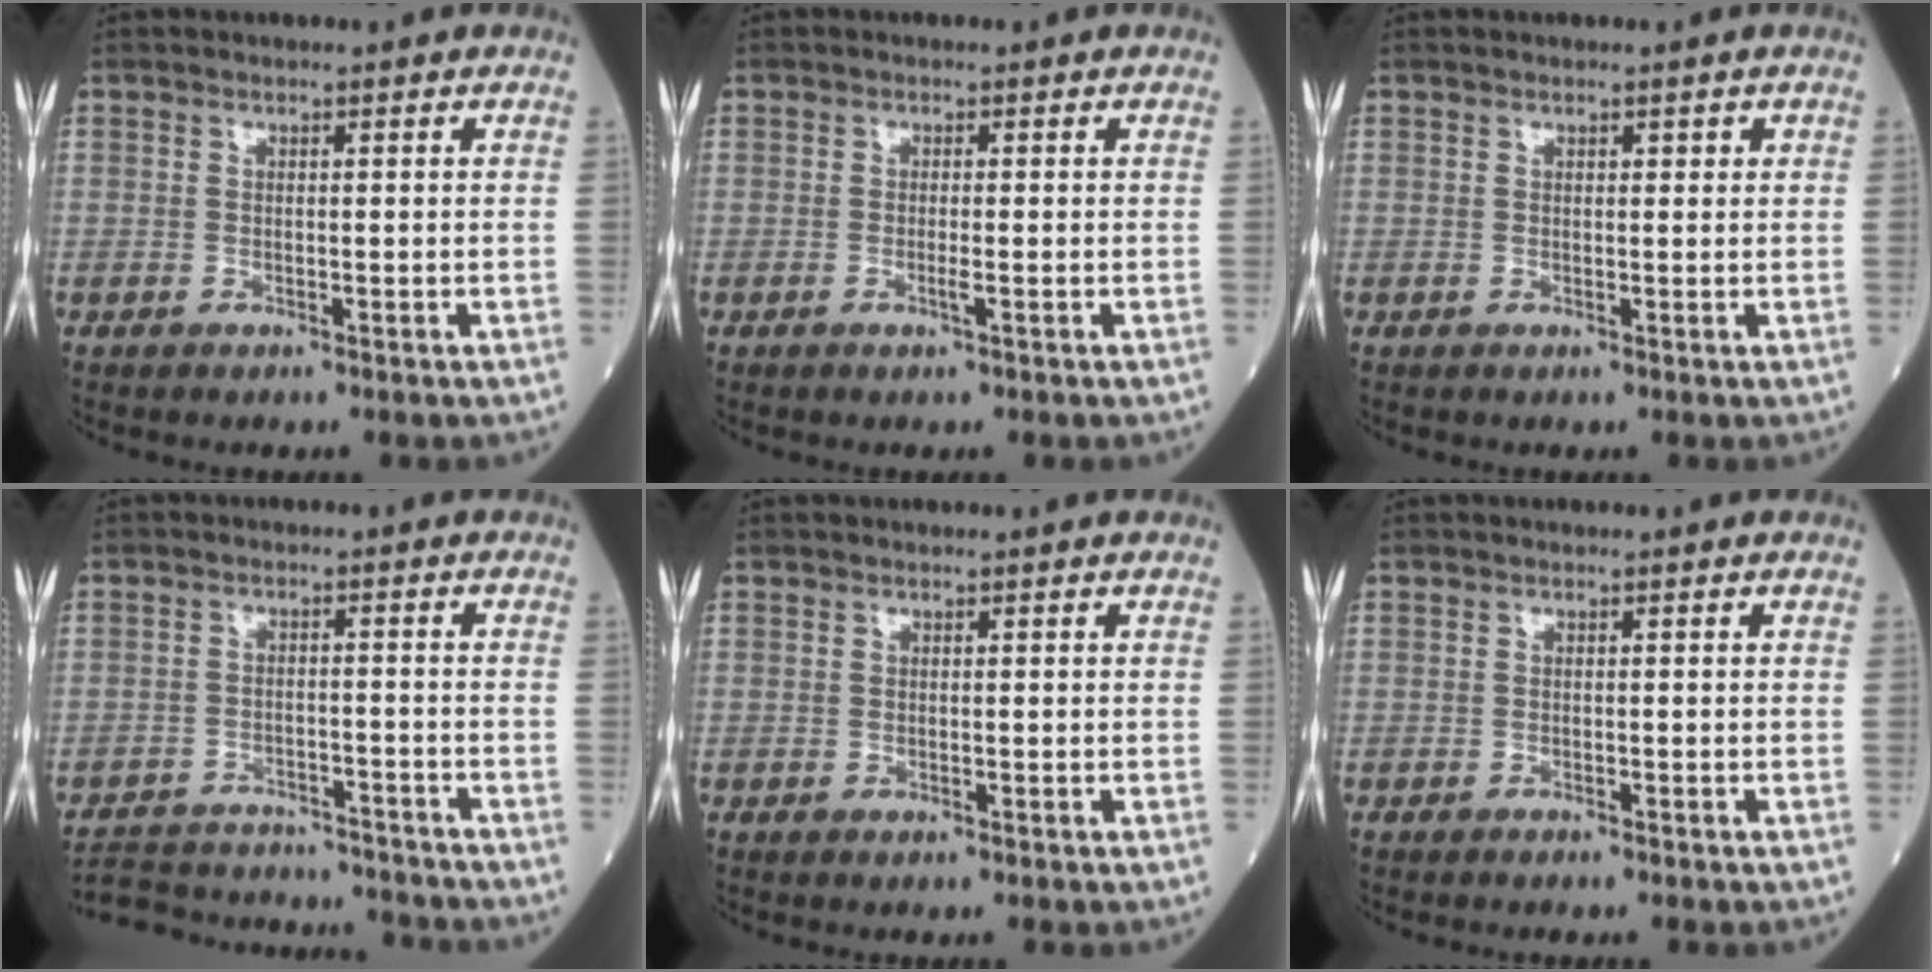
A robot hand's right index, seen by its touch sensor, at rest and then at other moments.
{"total": 2.4, "force": [-0.8, 0.5, 2.2], "torque": [-0.040, -0.001, -0.011]}
{"total": 1.0, "force": [0.5, 0.5, 0.7], "torque": [-0.005, 0.003, 0.006]}
{"total": 14.9, "force": [-14.2, 3.0, 3.4], "torque": [-0.064, 0.009, -0.200]}
{"total": 0.0}
{"total": 0.8, "force": [-0.7, 0.1, 0.3], "torque": [-0.006, -0.001, -0.011]}